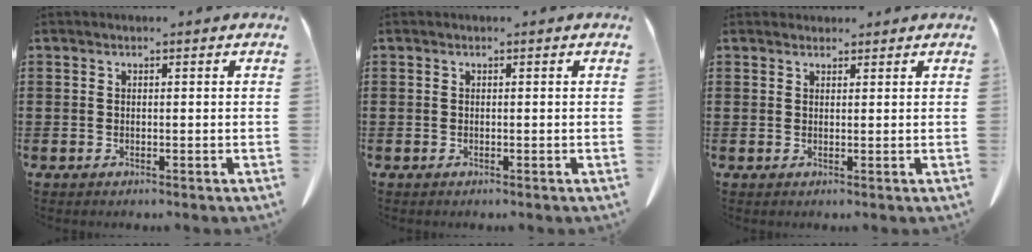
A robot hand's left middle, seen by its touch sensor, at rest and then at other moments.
{"total": 0.0}
{"total": 1.6, "force": [1.5, 0.5, 0.0], "torque": [-0.004, 0.001, 0.030]}